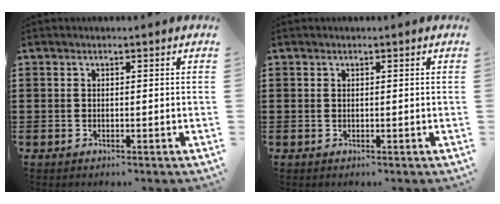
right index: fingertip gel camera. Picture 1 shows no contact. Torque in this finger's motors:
{"motor_torque": [0.01, 0.04, -0.01, 0.00]}